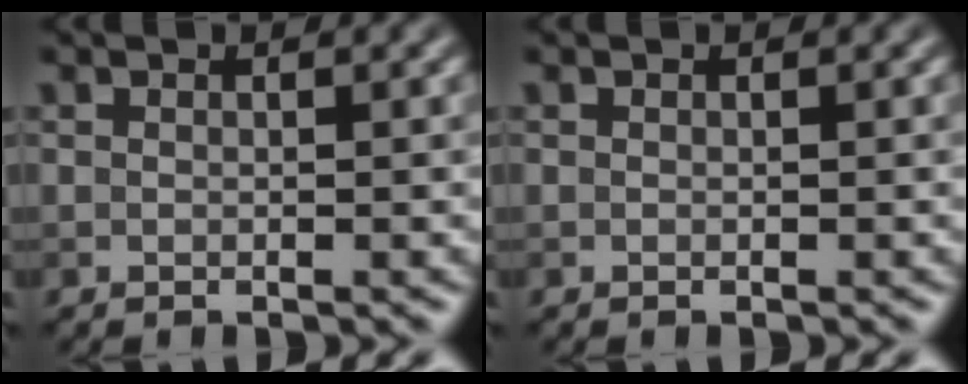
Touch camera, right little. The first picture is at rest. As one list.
[{"total": 0.0}]